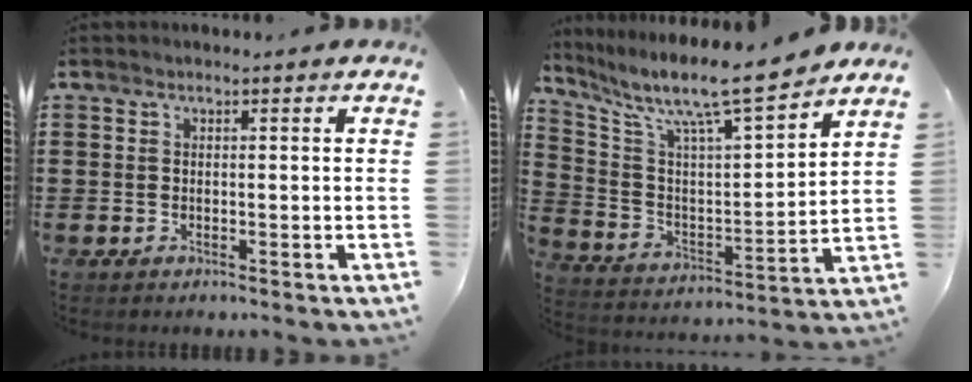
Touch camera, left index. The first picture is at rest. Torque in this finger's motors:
{"motor_torque": [2.14, 0.00, 0.66, 0.21]}